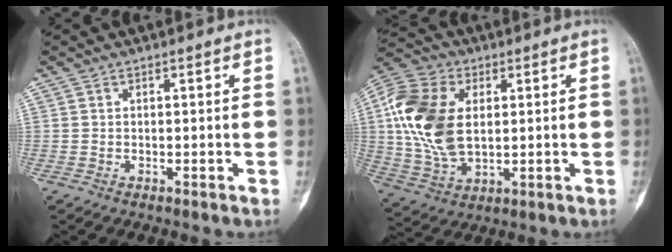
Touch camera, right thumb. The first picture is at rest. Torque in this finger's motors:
{"motor_torque": [1.77, 2.10, 1.76, 0.26, 0.59]}